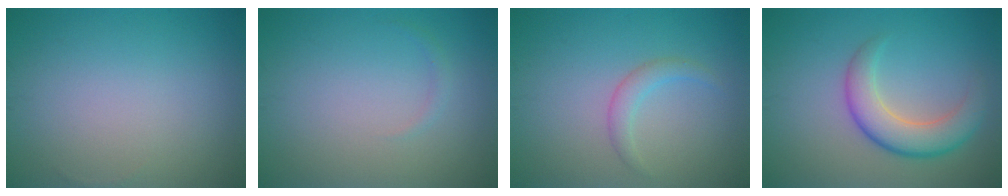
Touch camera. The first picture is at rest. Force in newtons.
{"total": 0.6, "press": 0.6, "slide": 0.0}
{"total": 1.7, "press": 1.7, "slide": 0.1}
{"total": 4.9, "press": 4.9, "slide": 0.2}